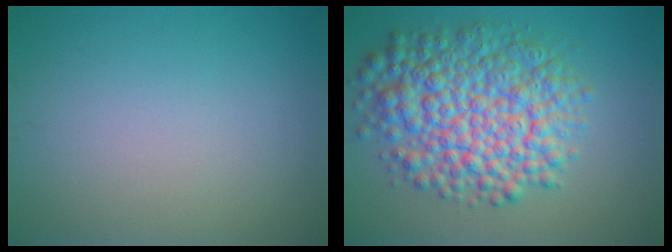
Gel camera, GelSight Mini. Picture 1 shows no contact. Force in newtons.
{"total": 9.5, "press": 9.5, "slide": 0.2}